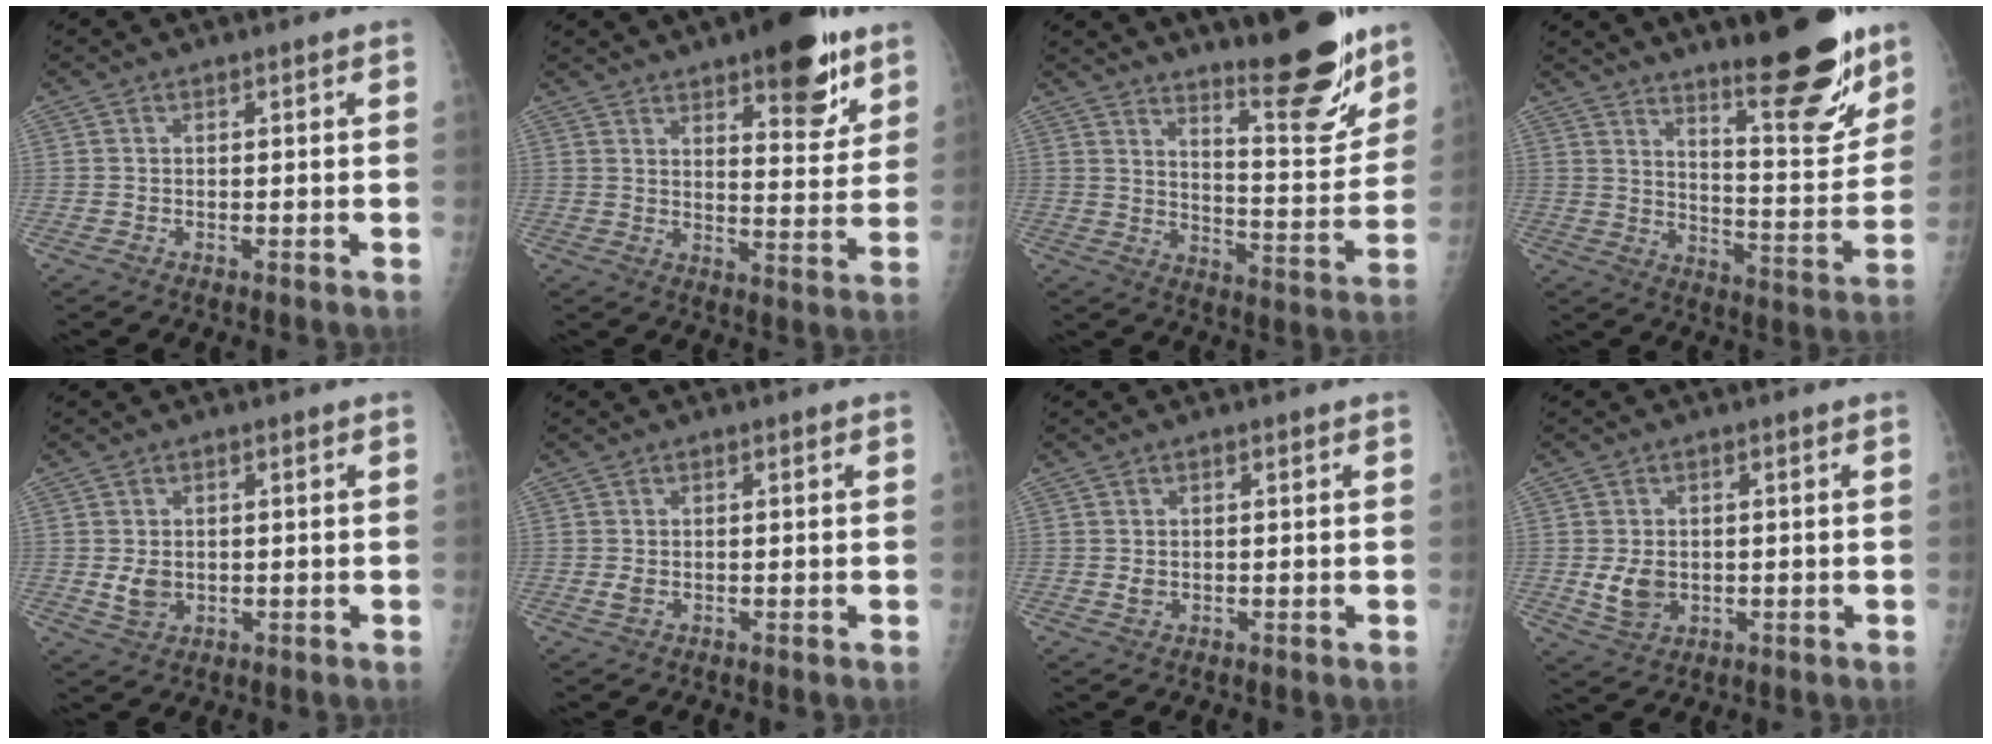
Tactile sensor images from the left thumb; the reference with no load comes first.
{"total": 14.5, "force": [8.9, 5.1, 10.3], "torque": [-0.099, -0.049, 0.123]}
{"total": 15.7, "force": [11.8, 3.2, 9.9], "torque": [-0.104, -0.099, 0.185]}
{"total": 17.2, "force": [11.9, 3.8, 11.8], "torque": [-0.127, -0.092, 0.187]}
{"total": 3.8, "force": [-0.1, 2.9, 2.4], "torque": [-0.034, -0.006, 0.006]}
{"total": 1.6, "force": [0.0, 1.1, 1.2], "torque": [-0.025, -0.002, -0.002]}
{"total": 1.5, "force": [0.1, 1.1, 0.9], "torque": [-0.011, -0.001, 0.004]}
{"total": 5.5, "force": [-0.4, 4.2, 3.5], "torque": [-0.050, -0.006, 0.003]}